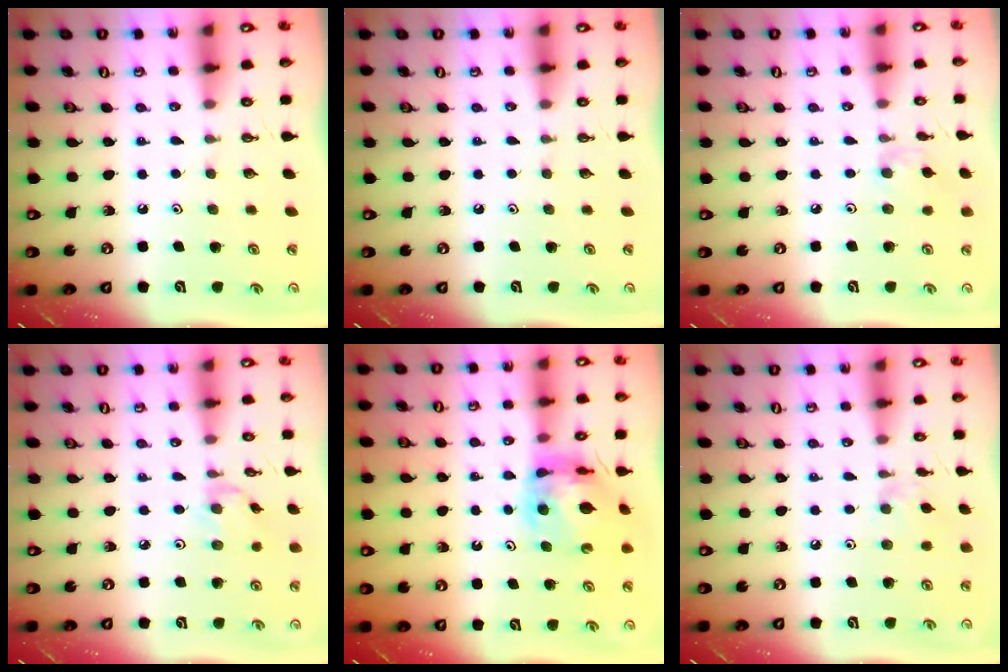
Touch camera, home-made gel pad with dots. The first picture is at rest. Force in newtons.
{"total": 0.0}
{"total": 3.4, "press": 3.3, "slide": 0.6}
{"total": 0.6, "press": 0.5, "slide": 0.3}
{"total": 12.6, "press": 12.5, "slide": 1.4}
{"total": 4.0, "press": 4.0, "slide": 0.5}